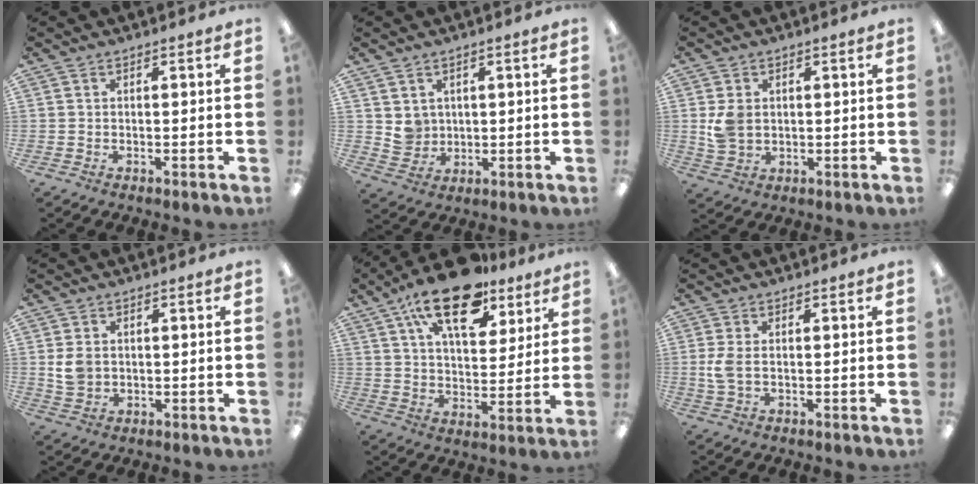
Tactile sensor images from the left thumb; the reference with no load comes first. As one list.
[{"total": 4.5, "force": [2.3, 3.8, 0.4], "torque": [-0.005, -0.008, 0.043]}, {"total": 5.6, "force": [1.0, 4.3, 3.4], "torque": [-0.057, -0.001, 0.018]}, {"total": 4.5, "force": [0.9, 3.6, 2.6], "torque": [-0.050, 0.000, 0.015]}, {"total": 19.8, "force": [13.0, 9.0, 11.8], "torque": [-0.191, -0.061, 0.219]}, {"total": 4.4, "force": [0.2, 2.2, 3.8], "torque": [-0.076, -0.001, -0.001]}]